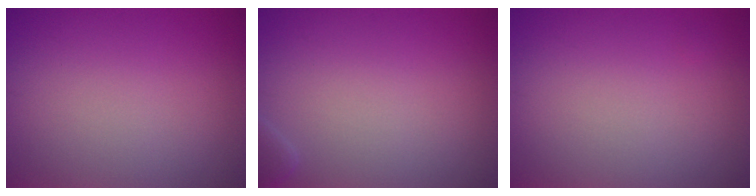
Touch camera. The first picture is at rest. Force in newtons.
{"total": 1.2, "press": 1.2, "slide": 0.2}
{"total": 0.0}